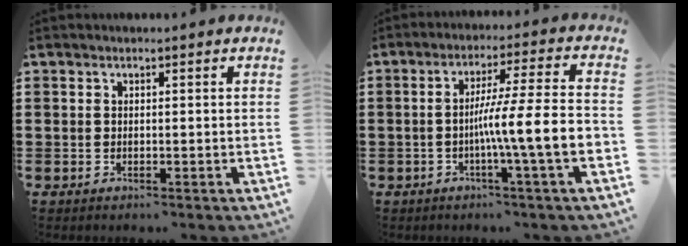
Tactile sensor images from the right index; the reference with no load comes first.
{"total": 10.4, "force": [-2.5, -0.1, 10.1], "torque": [-0.173, -0.006, -0.046]}